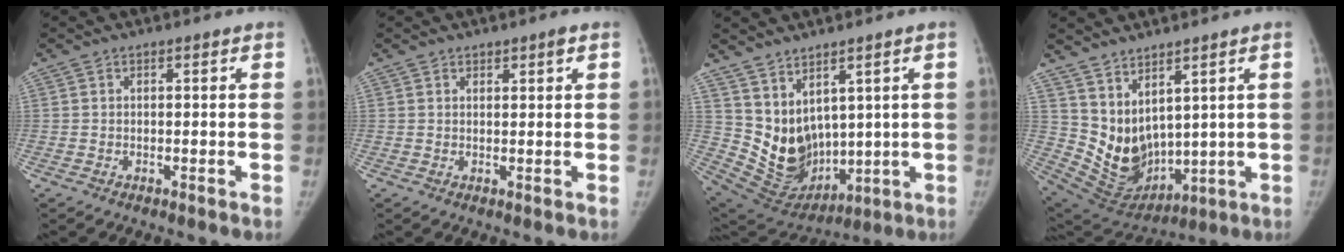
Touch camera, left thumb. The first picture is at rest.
{"total": 1.5, "force": [1.0, 0.4, 1.0], "torque": [-0.009, -0.006, 0.015]}
{"total": 11.8, "force": [4.6, 8.1, 7.1], "torque": [-0.091, -0.036, 0.123]}
{"total": 11.8, "force": [5.1, 7.5, 7.6], "torque": [-0.098, -0.040, 0.133]}